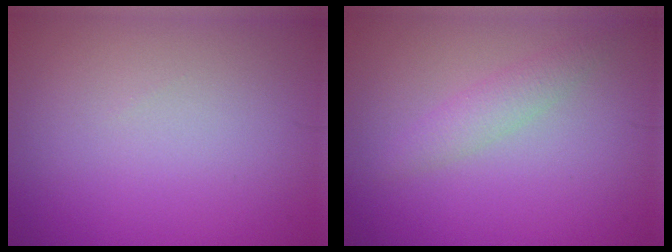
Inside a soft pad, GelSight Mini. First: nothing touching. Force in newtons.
{"total": 1.9, "press": 1.9, "slide": 0.1}